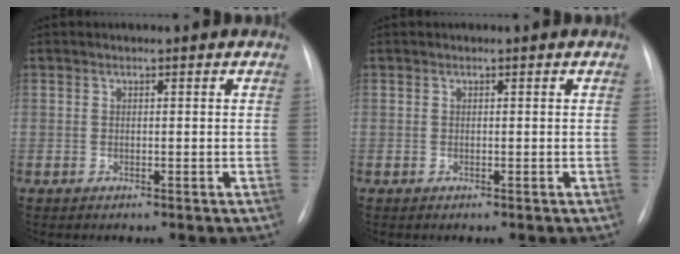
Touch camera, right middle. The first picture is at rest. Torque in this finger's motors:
{"motor_torque": [0.07, -0.07, -0.02, 0.01]}